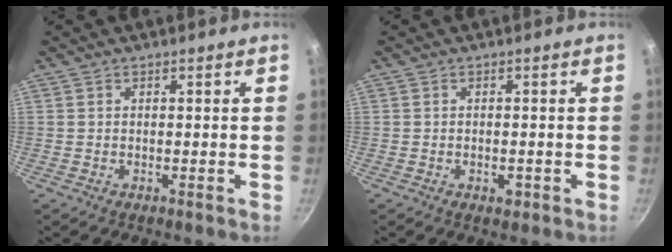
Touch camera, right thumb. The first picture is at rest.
{"total": 2.1, "force": [-0.8, 1.2, 1.5], "torque": [-0.021, 0.001, -0.011]}